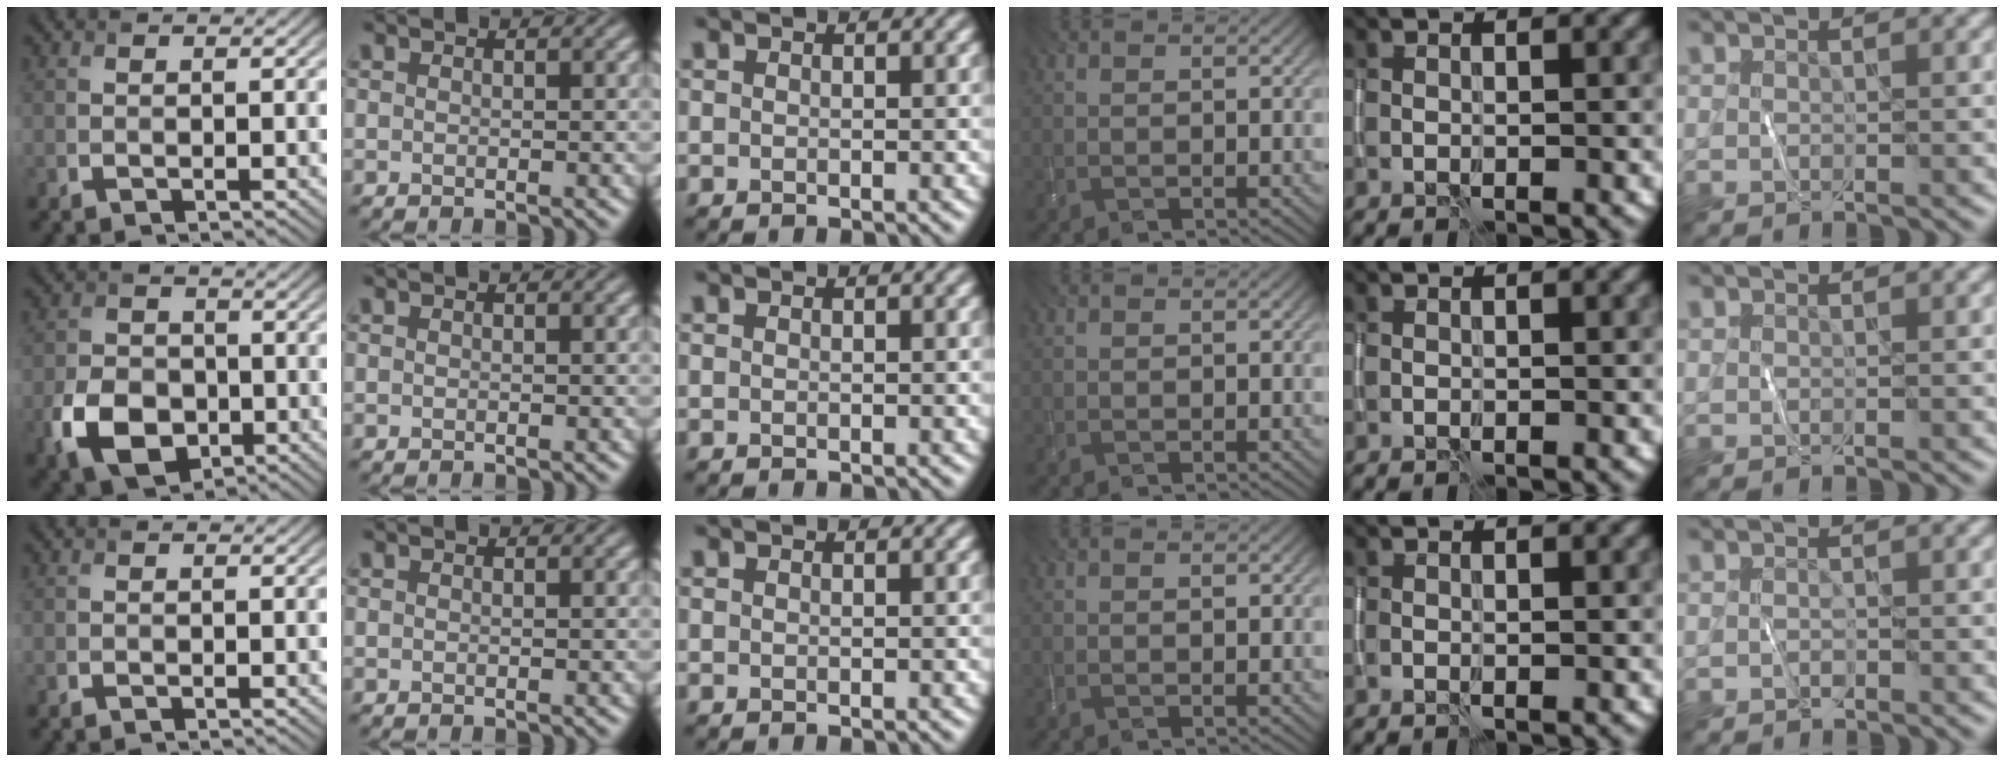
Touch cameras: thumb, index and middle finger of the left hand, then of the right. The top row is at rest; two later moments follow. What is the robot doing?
{"motion": "wipe", "object": "whiteboard"}